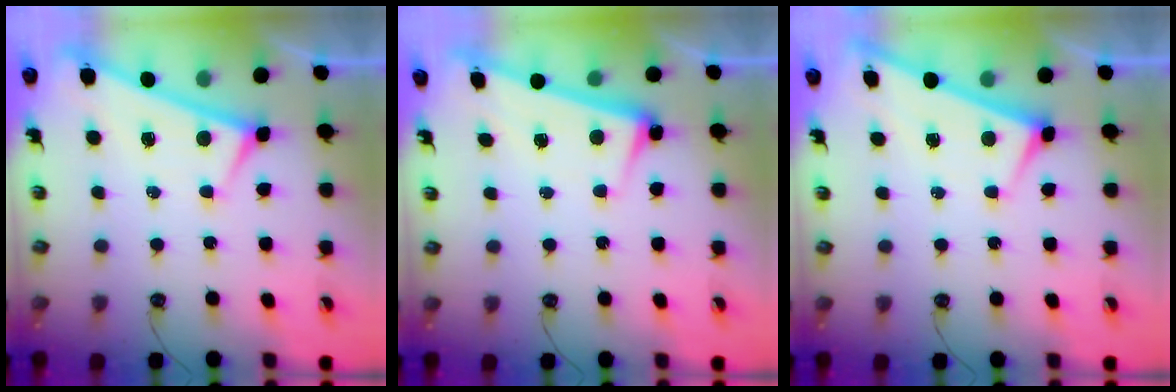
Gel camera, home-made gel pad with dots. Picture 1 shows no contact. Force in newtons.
{"total": 2.6, "press": 2.5, "slide": 0.7}
{"total": 1.7, "press": 1.7, "slide": 0.2}